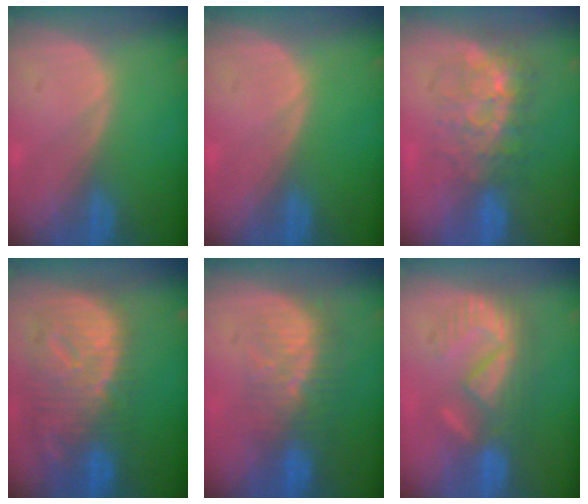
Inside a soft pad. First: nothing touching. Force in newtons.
{"total": 0.0}
{"total": 8.1, "press": 7.3, "slide": 3.7}
{"total": 12.4, "press": 10.7, "slide": 6.3}
{"total": 8.4, "press": 7.8, "slide": 3.0}
{"total": 8.2, "press": 7.9, "slide": 2.4}